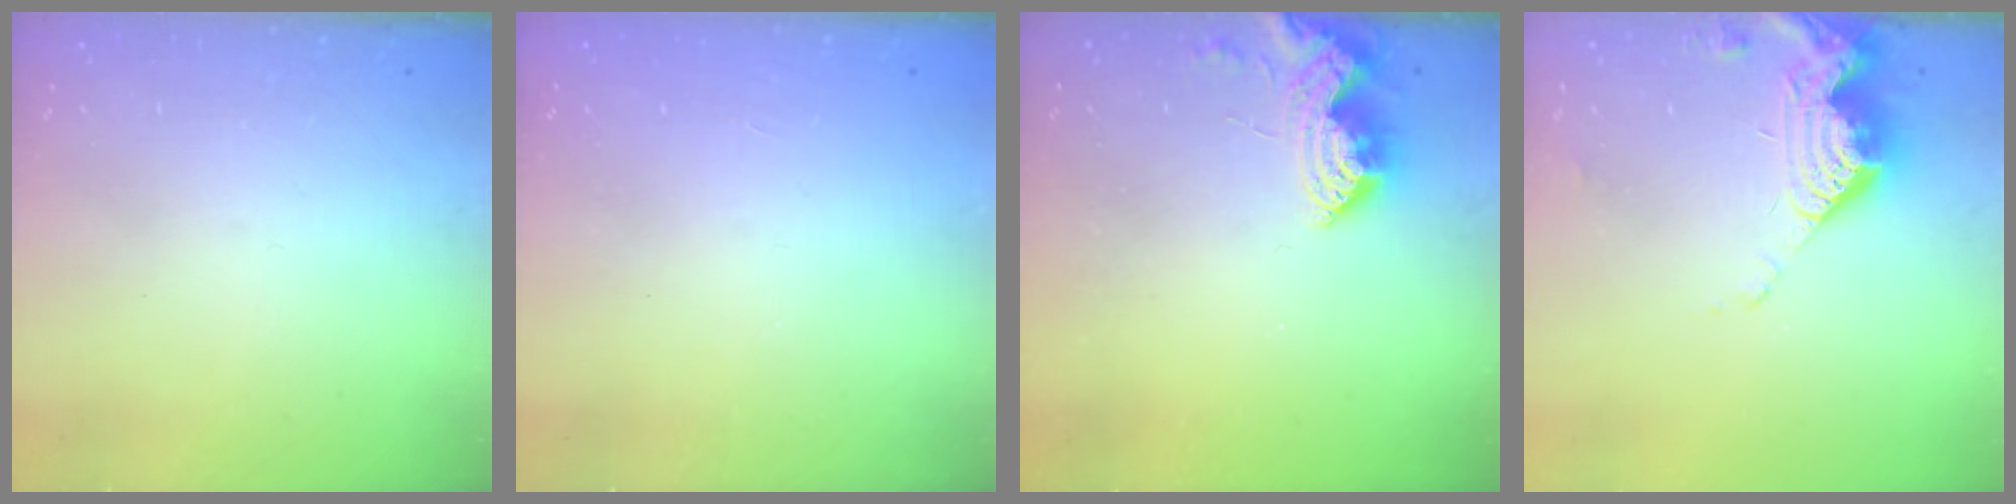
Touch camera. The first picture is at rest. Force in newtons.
{"total": 1.2, "press": 1.1, "slide": 0.2}
{"total": 11.6, "press": 11.6, "slide": 1.0}
{"total": 9.5, "press": 9.5, "slide": 0.8}